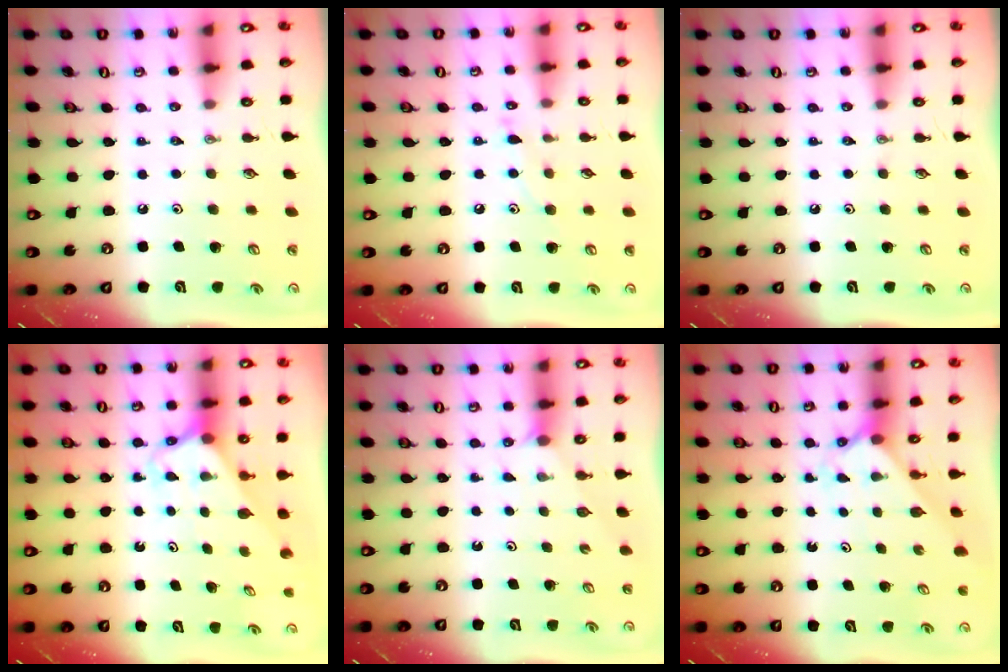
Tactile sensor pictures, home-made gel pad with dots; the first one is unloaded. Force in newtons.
{"total": 6.7, "press": 6.7, "slide": 0.3}
{"total": 0.0}
{"total": 2.7, "press": 2.7, "slide": 0.1}
{"total": 2.5, "press": 2.4, "slide": 0.4}
{"total": 1.9, "press": 1.9, "slide": 0.2}